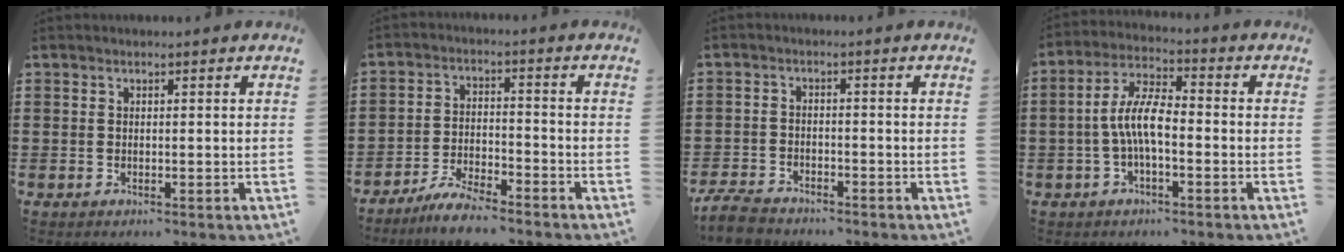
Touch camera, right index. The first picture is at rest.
{"total": 5.2, "force": [-5.0, 0.2, 1.6], "torque": [-0.042, -0.001, -0.098]}
{"total": 3.9, "force": [-3.7, 0.8, 1.1], "torque": [-0.042, -0.006, -0.079]}
{"total": 7.5, "force": [-1.4, 2.3, 7.0], "torque": [-0.156, -0.007, -0.032]}